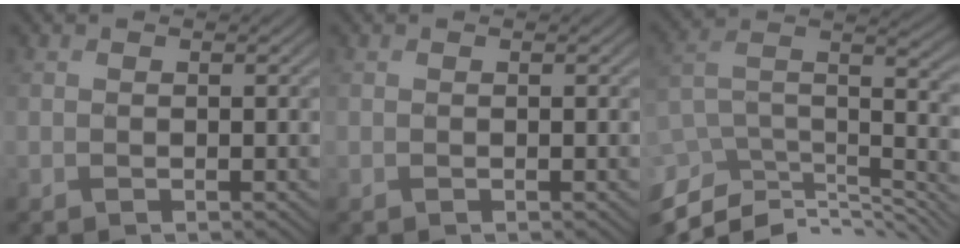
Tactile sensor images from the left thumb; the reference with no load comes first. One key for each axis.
{"total": 0.0}
{"total": 12.0, "fx": -7.7, "fy": 5.5, "fz": 7.5, "tx": -0.192, "ty": -0.006, "tz": -0.130}